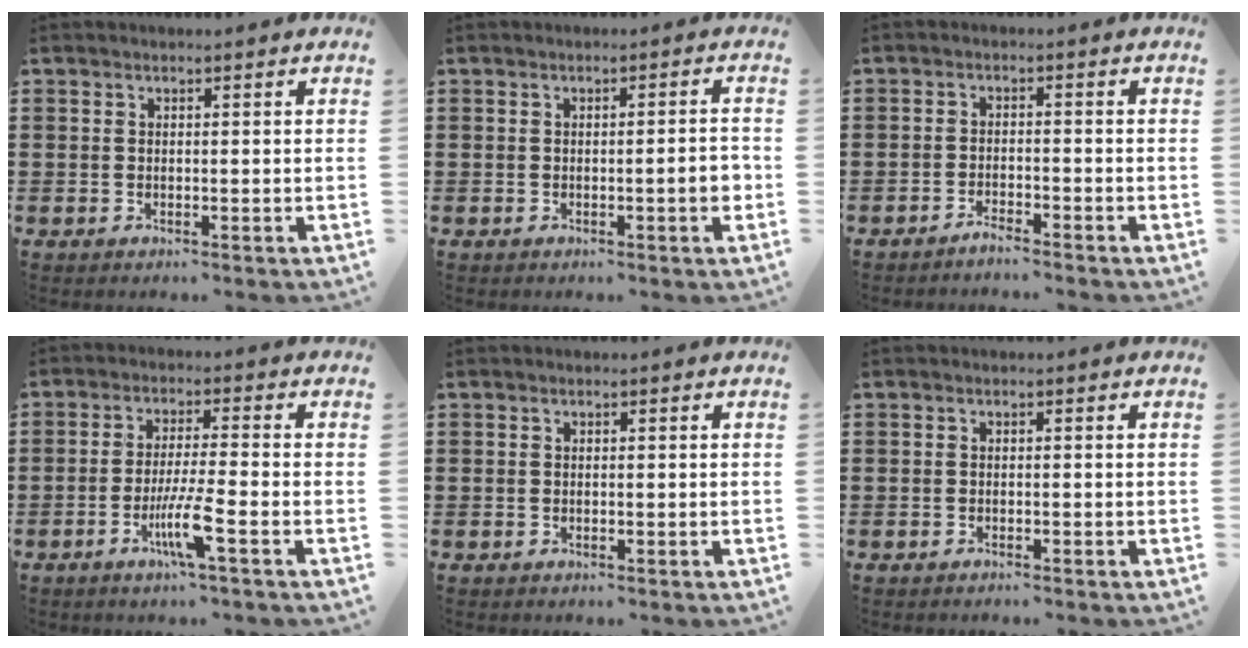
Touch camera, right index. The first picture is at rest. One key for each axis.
{"total": 2.8, "fx": -0.6, "fy": 0.1, "fz": 2.7, "tx": -0.043, "ty": -0.002, "tz": -0.012}
{"total": 1.9, "fx": -1.9, "fy": -0.2, "fz": 0.3, "tx": -0.008, "ty": 0.005, "tz": -0.038}
{"total": 6.5, "fx": -2.9, "fy": 0.0, "fz": 5.8, "tx": -0.115, "ty": -0.016, "tz": -0.055}
{"total": 0.0}
{"total": 0.5, "fx": -0.5, "fy": 0.0, "fz": 0.1, "tx": -0.004, "ty": -0.002, "tz": -0.010}